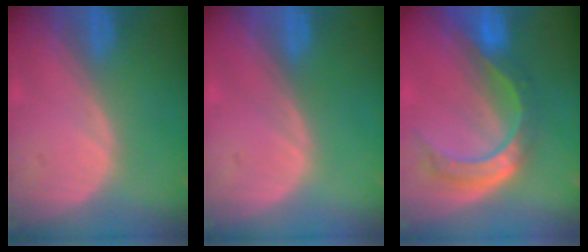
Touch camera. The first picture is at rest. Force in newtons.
{"total": 0.0}
{"total": 8.8, "press": 7.3, "slide": 4.9}